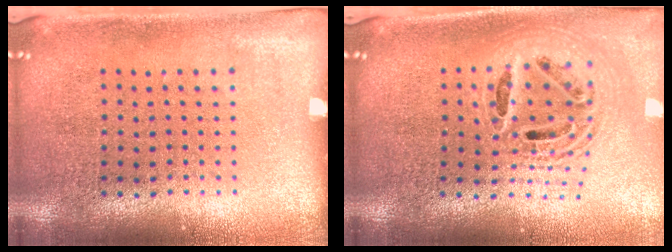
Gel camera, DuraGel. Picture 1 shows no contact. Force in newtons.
{"total": 2.0, "press": 1.6, "slide": 1.3}